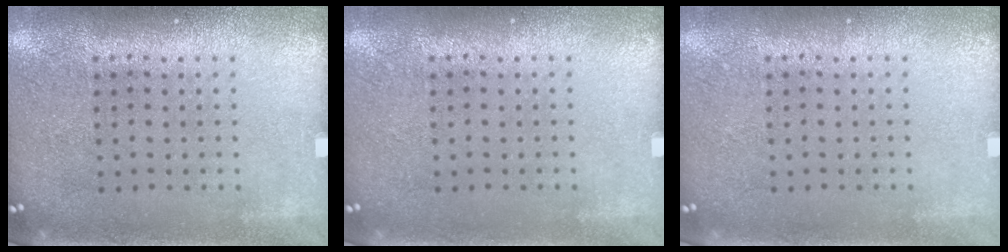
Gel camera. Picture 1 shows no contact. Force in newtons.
{"total": 0.0}
{"total": 0.0}